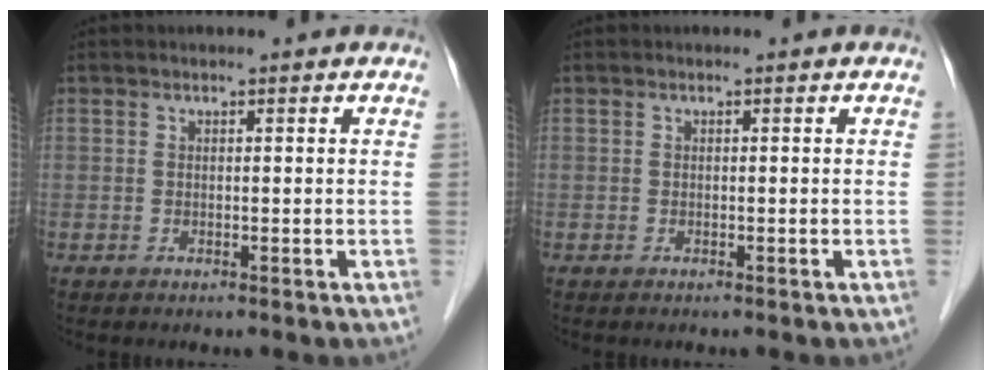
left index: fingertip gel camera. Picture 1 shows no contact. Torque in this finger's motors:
{"motor_torque": [-0.22, 0.08, -0.11, 0.00]}